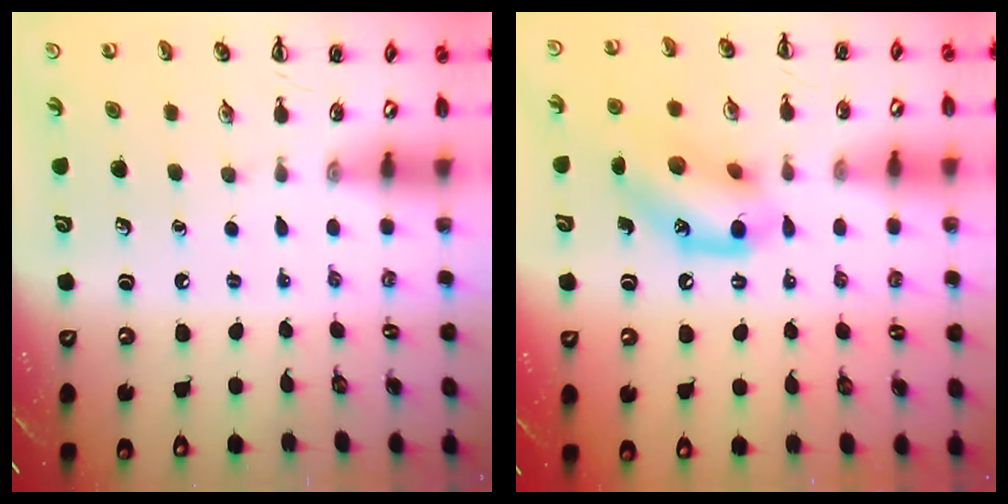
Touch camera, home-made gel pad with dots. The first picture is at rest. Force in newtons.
{"total": 13.9, "press": 13.6, "slide": 3.0}